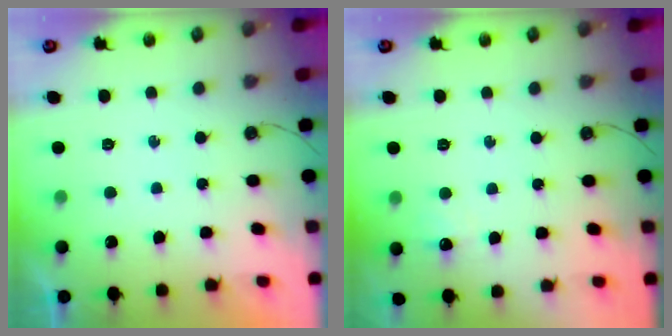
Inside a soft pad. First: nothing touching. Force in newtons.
{"total": 5.4, "press": 5.2, "slide": 1.3}